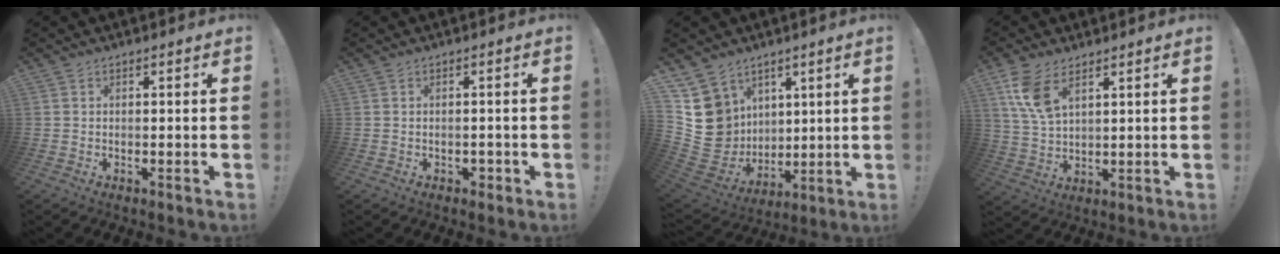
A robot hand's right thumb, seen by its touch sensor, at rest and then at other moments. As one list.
[{"total": 2.3, "force": [-0.5, 1.9, 1.1], "torque": [-0.007, 0.001, -0.009]}, {"total": 13.9, "force": [4.5, 12.4, 4.4], "torque": [-0.095, -0.043, 0.107]}, {"total": 9.5, "force": [5.4, 4.6, 6.2], "torque": [-0.126, -0.021, 0.102]}]